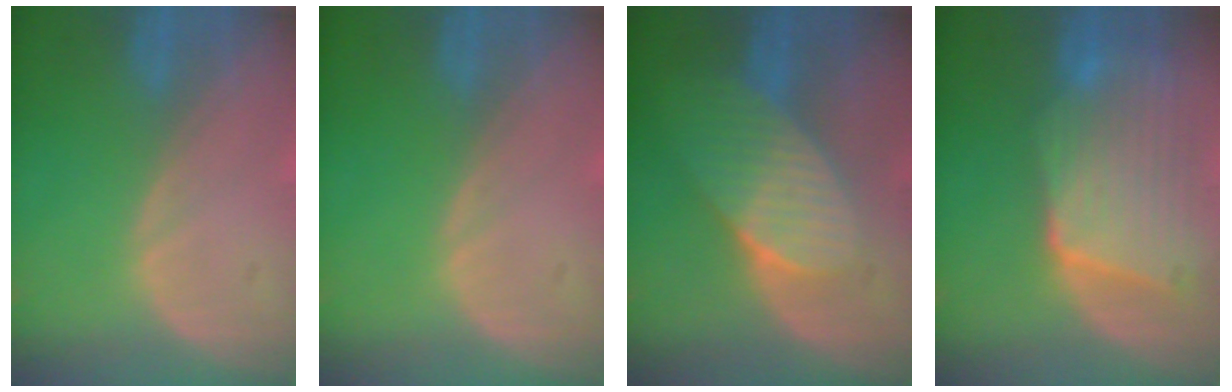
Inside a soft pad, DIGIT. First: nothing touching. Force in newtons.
{"total": 0.0}
{"total": 7.7, "press": 6.9, "slide": 3.4}
{"total": 9.6, "press": 8.7, "slide": 4.1}